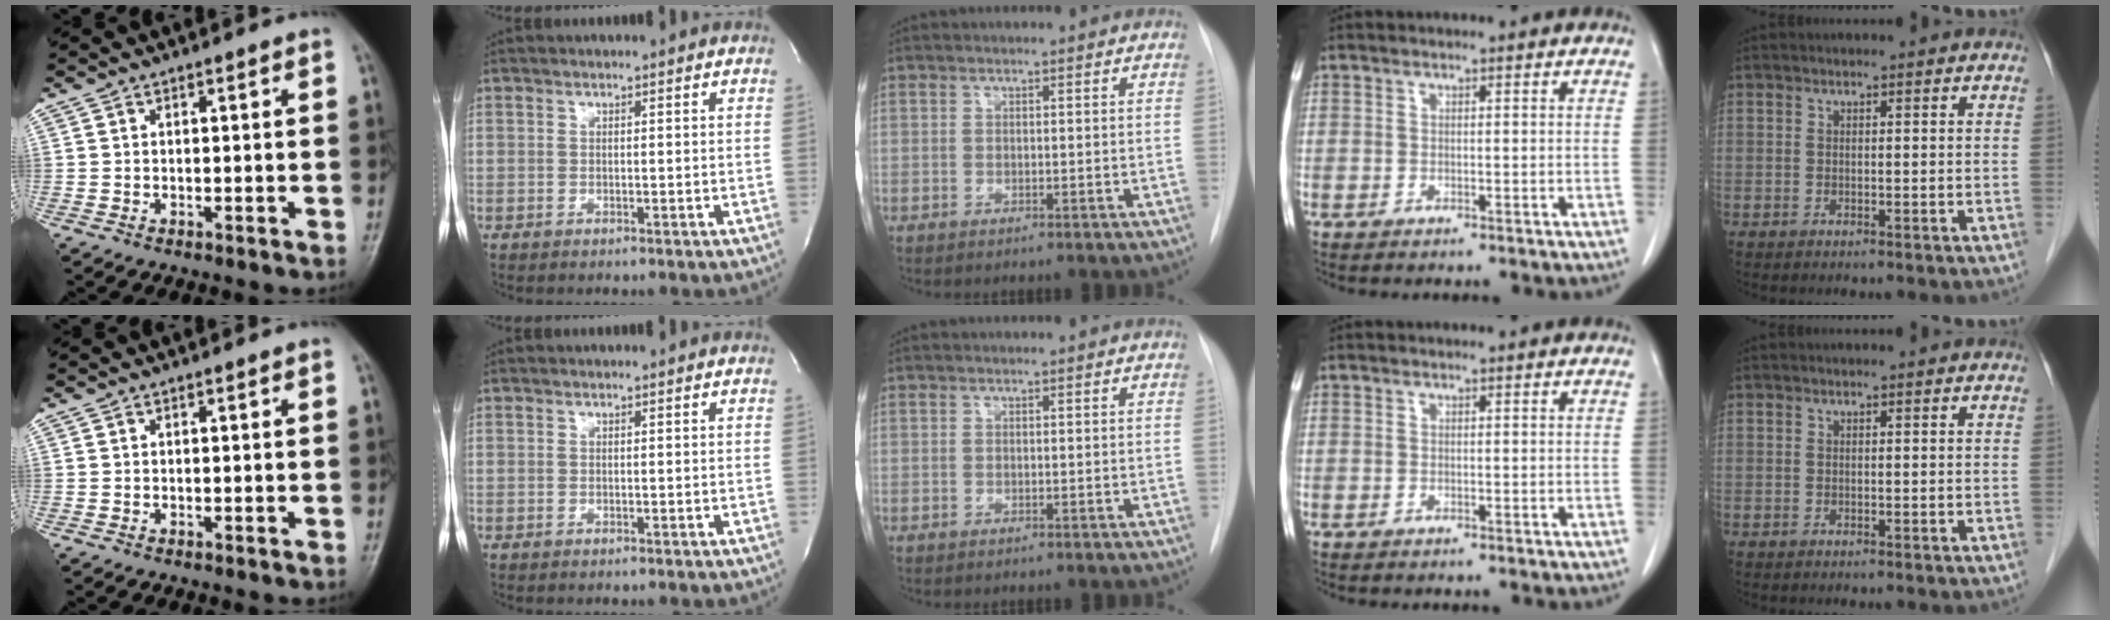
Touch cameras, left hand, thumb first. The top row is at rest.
{}